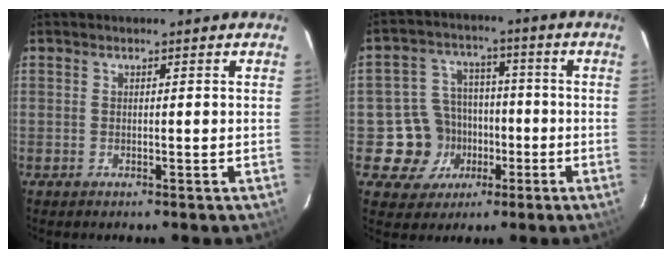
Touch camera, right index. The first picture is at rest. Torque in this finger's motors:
{"motor_torque": [-0.06, 0.03, -0.86, -0.21]}